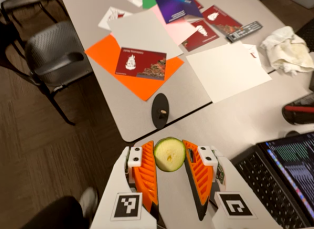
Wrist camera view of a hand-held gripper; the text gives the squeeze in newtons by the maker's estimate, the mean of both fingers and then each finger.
{"total": 11.3, "left": 11.4, "right": 11.3}